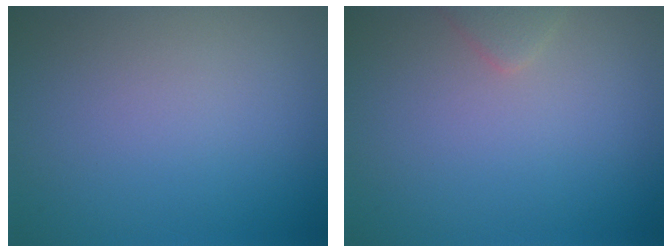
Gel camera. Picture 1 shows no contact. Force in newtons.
{"total": 1.3, "press": 1.3, "slide": 0.1}